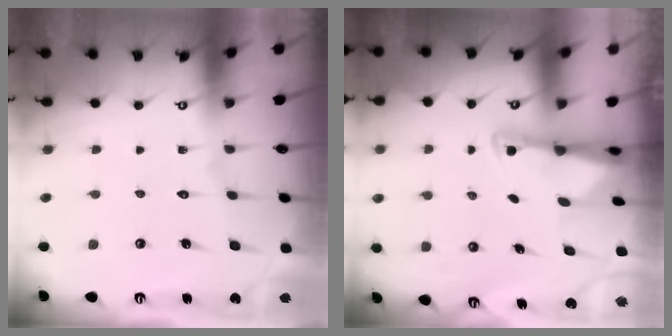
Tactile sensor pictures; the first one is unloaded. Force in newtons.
{"total": 2.4, "press": 2.3, "slide": 0.5}